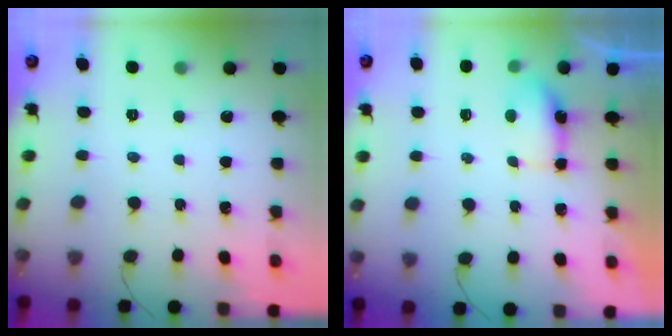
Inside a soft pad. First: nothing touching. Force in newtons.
{"total": 12.4, "press": 6.0, "slide": 10.9}